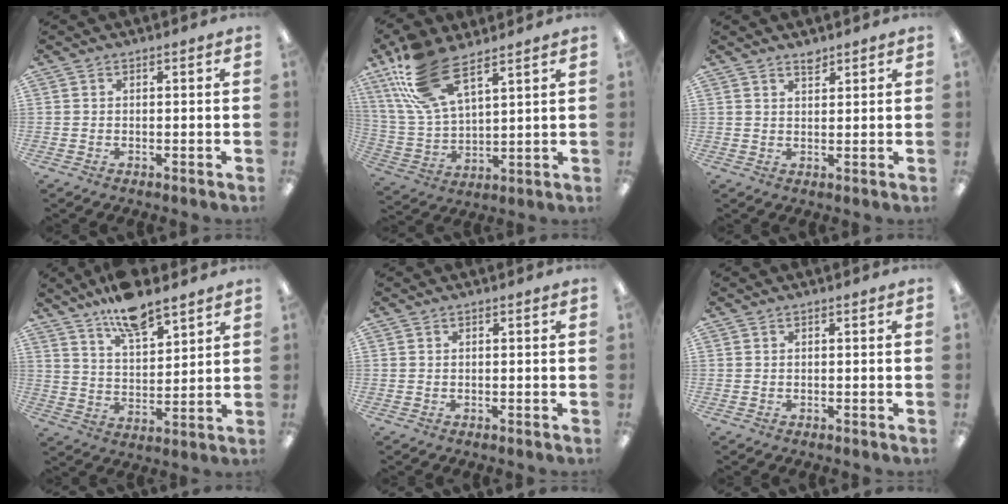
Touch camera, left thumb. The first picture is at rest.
{"total": 17.4, "force": [10.8, 7.3, 11.5], "torque": [-0.253, -0.030, 0.196]}
{"total": 2.2, "force": [2.0, 0.6, 0.6], "torque": [-0.006, -0.007, 0.037]}
{"total": 11.0, "force": [9.0, 3.6, 5.2], "torque": [-0.086, -0.051, 0.160]}
{"total": 0.0}
{"total": 0.0}